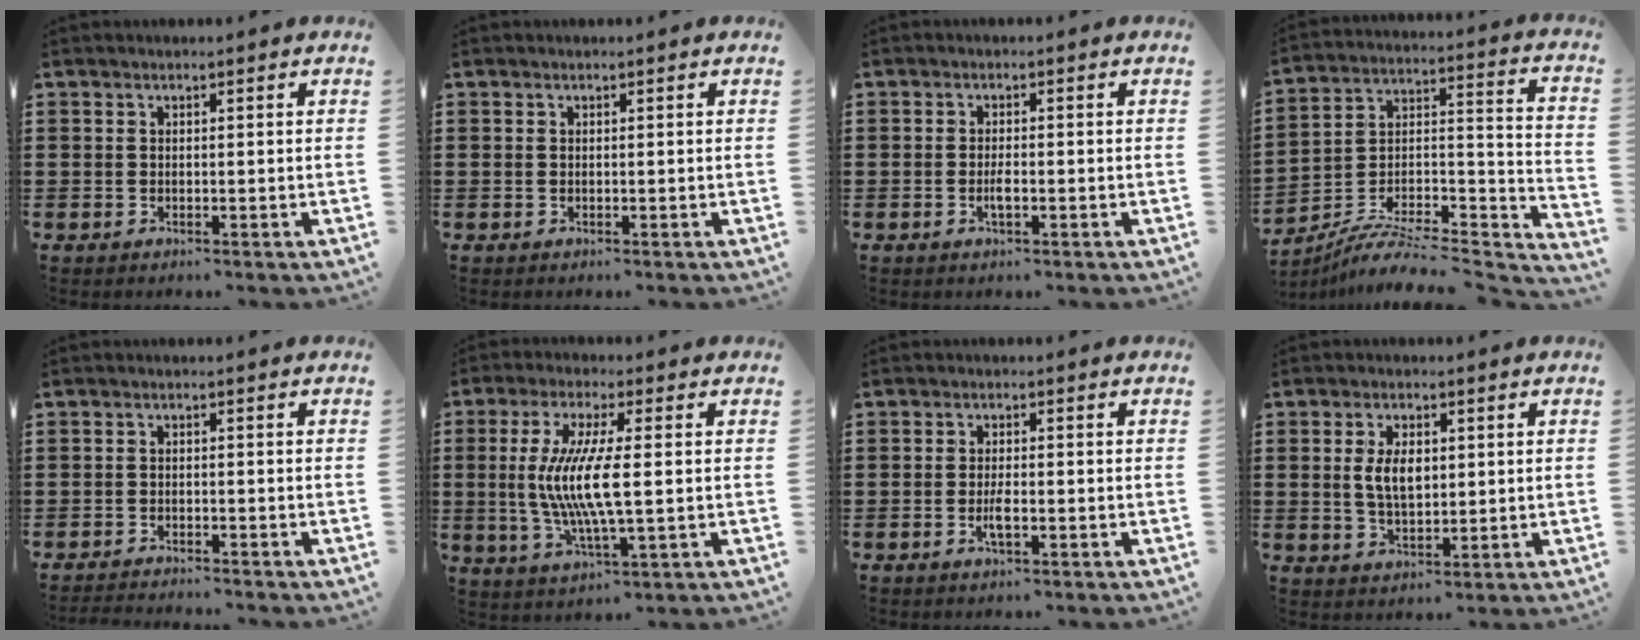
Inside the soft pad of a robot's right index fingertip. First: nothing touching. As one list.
[{"total": 0.0}, {"total": 1.8, "force": [-0.6, 0.5, 1.7], "torque": [-0.031, 0.001, -0.010]}, {"total": 7.2, "force": [-6.0, 1.8, 3.6], "torque": [-0.063, -0.001, -0.122]}, {"total": 1.8, "force": [-1.8, -0.1, -0.1], "torque": [-0.001, 0.001, -0.038]}, {"total": 9.2, "force": [0.2, 1.4, 9.1], "torque": [-0.183, -0.010, -0.002]}, {"total": 2.5, "force": [-0.8, 0.6, 2.3], "torque": [-0.047, -0.002, -0.015]}, {"total": 5.2, "force": [0.7, 2.7, 4.3], "torque": [-0.088, 0.004, 0.006]}]